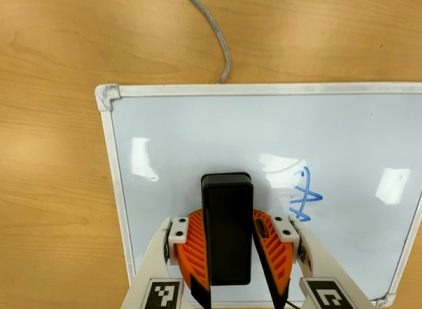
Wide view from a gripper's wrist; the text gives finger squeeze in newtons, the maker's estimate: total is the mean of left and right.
{"total": 10.0, "left": 11.9, "right": 8.0}